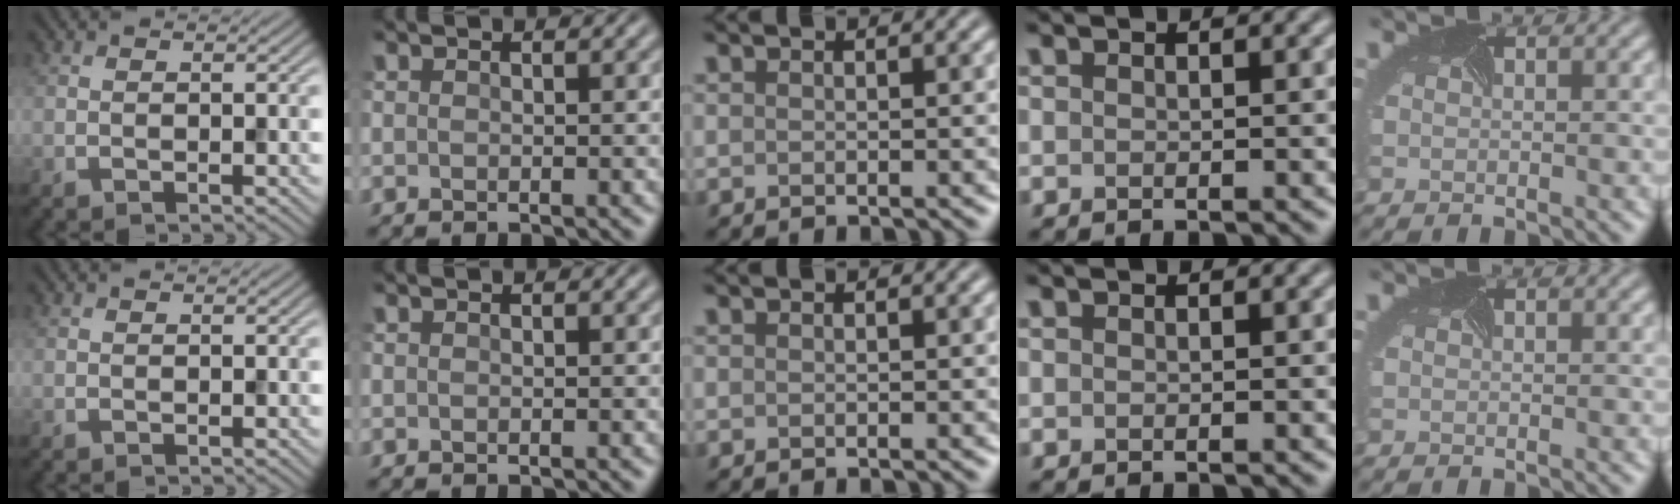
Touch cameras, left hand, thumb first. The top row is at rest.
{}